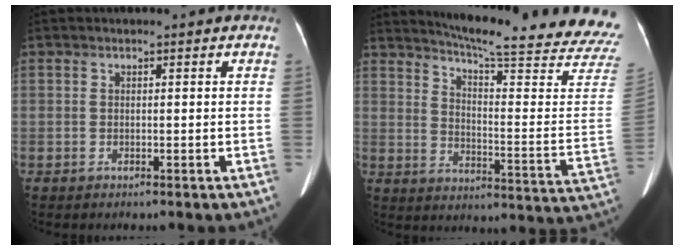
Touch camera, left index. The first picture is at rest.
{"total": 25.7, "force": [23.5, -0.1, 10.4], "torque": [-0.153, -0.133, 0.278]}